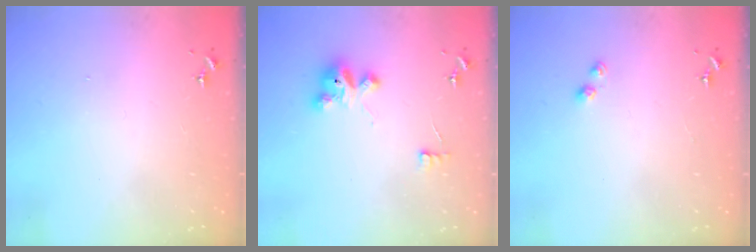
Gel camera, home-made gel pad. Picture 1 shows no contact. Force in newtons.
{"total": 5.5, "press": 5.5, "slide": 0.3}
{"total": 3.5, "press": 3.4, "slide": 0.4}